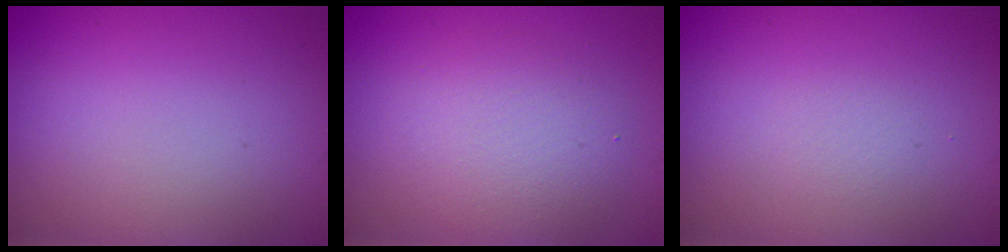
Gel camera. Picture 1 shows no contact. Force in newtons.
{"total": 3.7, "press": 3.7, "slide": 0.0}
{"total": 0.6, "press": 0.6, "slide": 0.0}